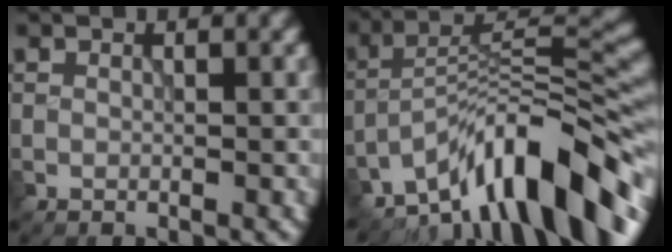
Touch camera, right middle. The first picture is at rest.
{"total": 11.9, "force": [-8.3, 3.3, 7.9], "torque": [-0.102, 0.026, -0.156]}